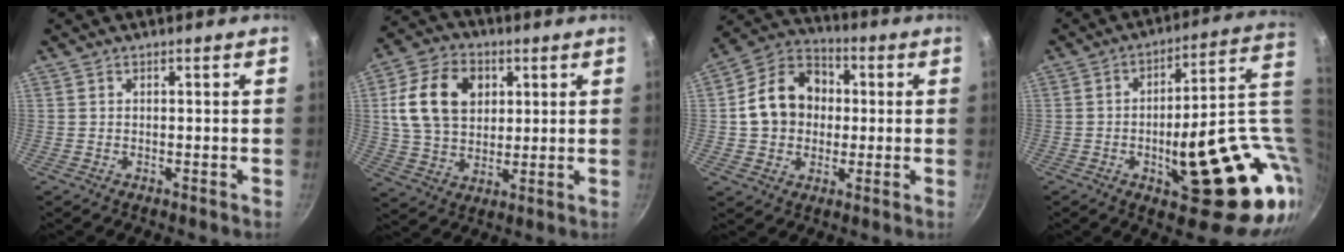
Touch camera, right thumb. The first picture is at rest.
{"total": 15.2, "force": [3.8, 11.1, 9.7], "torque": [-0.160, 0.001, 0.065]}
{"total": 14.2, "force": [0.8, 11.7, 8.0], "torque": [-0.105, 0.027, 0.001]}
{"total": 27.1, "force": [-1.4, 10.6, 24.9], "torque": [-0.290, 0.002, 0.000]}